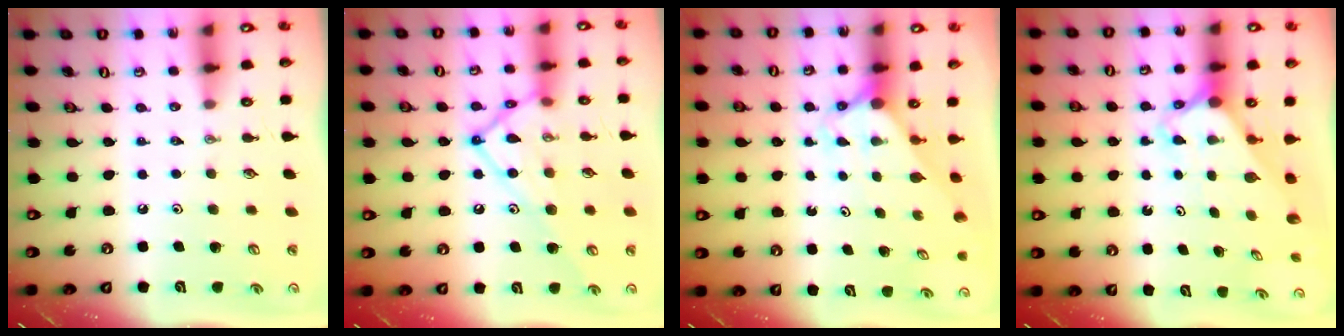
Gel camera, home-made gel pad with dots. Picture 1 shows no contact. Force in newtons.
{"total": 16.0, "press": 15.9, "slide": 1.6}
{"total": 2.5, "press": 2.5, "slide": 0.3}
{"total": 2.3, "press": 2.3, "slide": 0.2}